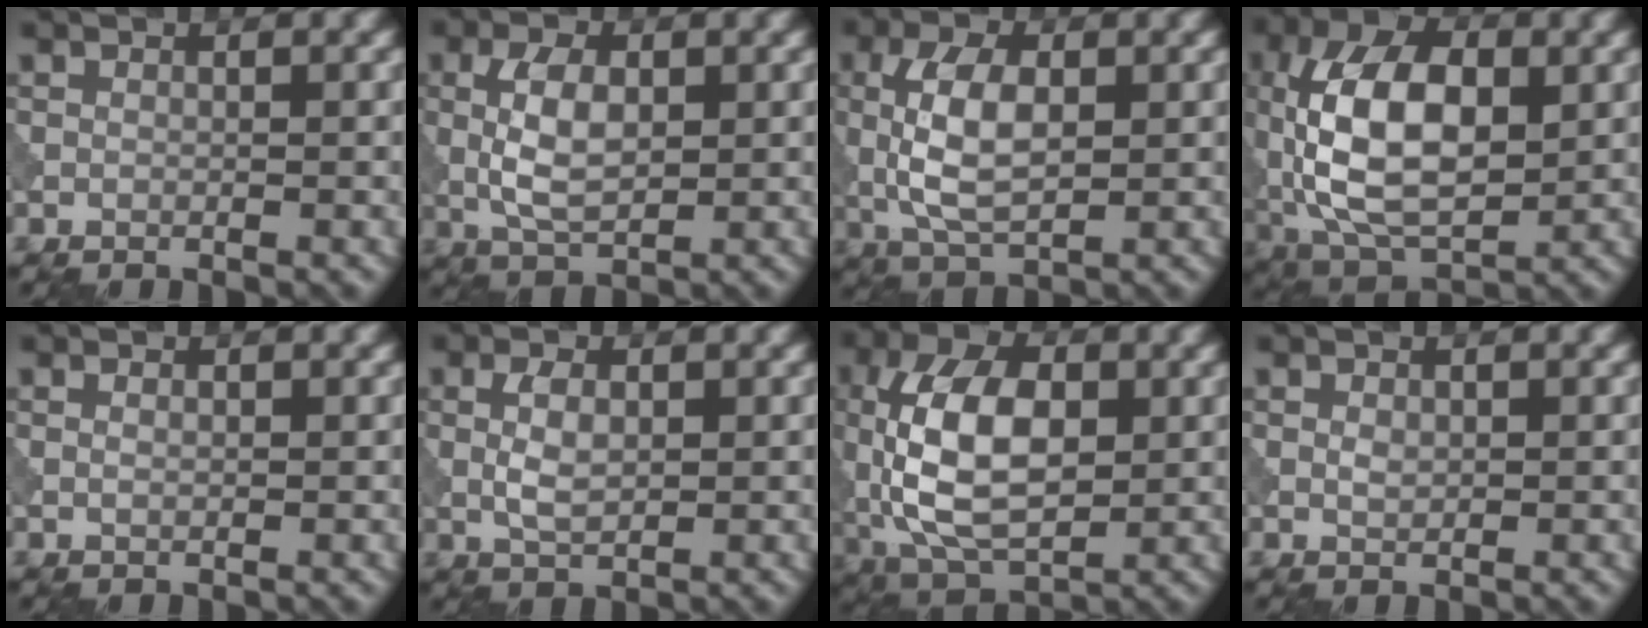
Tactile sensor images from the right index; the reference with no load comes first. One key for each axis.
{"total": 4.8, "fx": 0.3, "fy": 2.5, "fz": 4.1, "tx": -0.086, "ty": 0.004, "tz": 0.008}
{"total": 6.0, "fx": 0.2, "fy": 3.0, "fz": 5.2, "tx": -0.113, "ty": 0.004, "tz": 0.004}
{"total": 11.6, "fx": 0.5, "fy": 6.3, "fz": 9.7, "tx": -0.189, "ty": 0.006, "tz": 0.005}
{"total": 0.7, "fx": 0.1, "fy": 0.4, "fz": 0.6, "tx": -0.011, "ty": 0.001, "tz": 0.002}
{"total": 3.0, "fx": 0.3, "fy": 1.7, "fz": 2.5, "tx": -0.057, "ty": 0.000, "tz": 0.007}
{"total": 10.2, "fx": 0.2, "fy": 5.8, "fz": 8.4, "tx": -0.174, "ty": 0.006, "tz": 0.001}
{"total": 1.1, "fx": 0.1, "fy": 0.8, "fz": 0.8, "tx": -0.015, "ty": -0.001, "tz": 0.002}